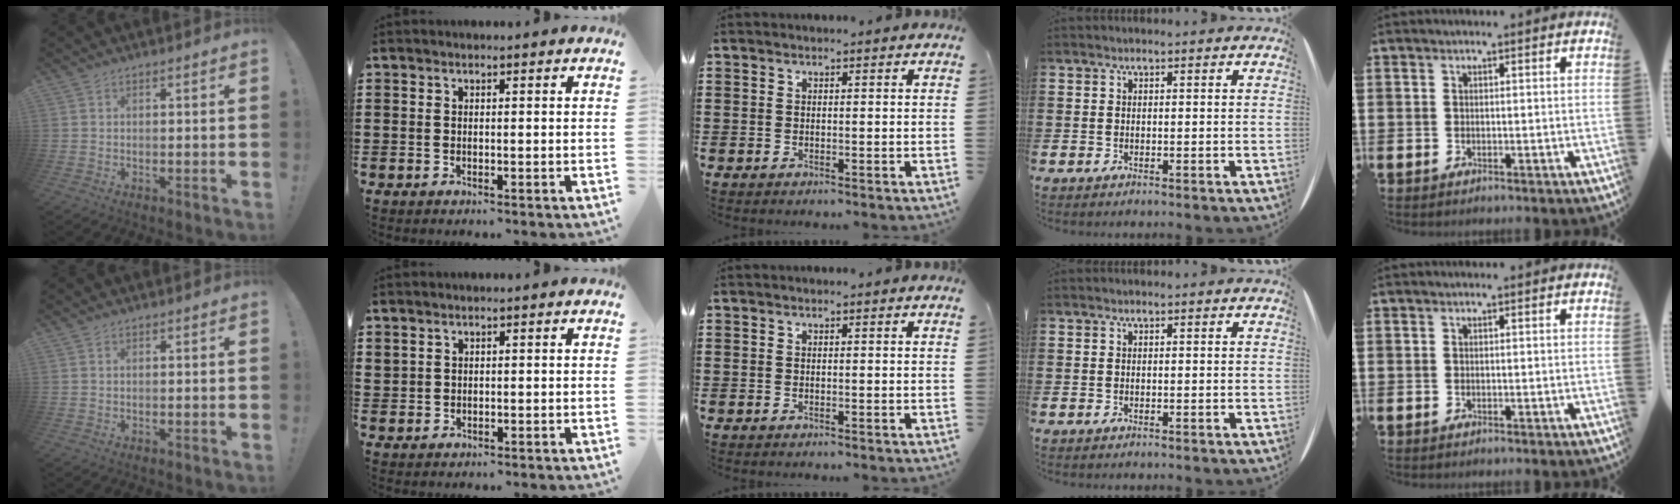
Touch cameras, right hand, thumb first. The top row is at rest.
{"index": {"total": 1.0, "force": [0.8, 0.6, 0.3], "torque": [-0.007, 0.002, 0.015]}}